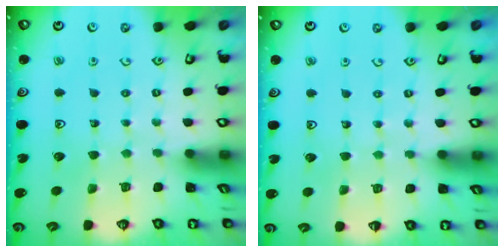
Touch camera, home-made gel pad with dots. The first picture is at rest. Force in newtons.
{"total": 2.2, "press": 2.1, "slide": 0.5}